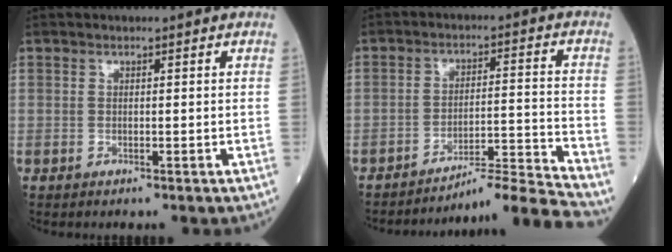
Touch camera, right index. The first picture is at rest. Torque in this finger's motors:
{"motor_torque": [-0.30, -0.38, 0.01, 0.01]}